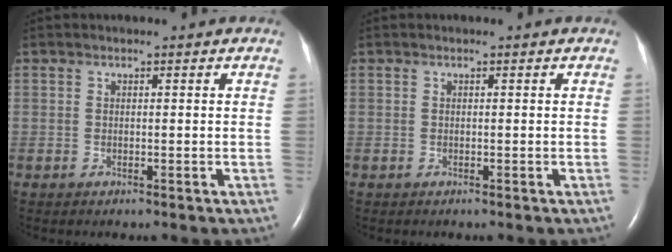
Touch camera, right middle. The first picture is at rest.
{"total": 0.0}